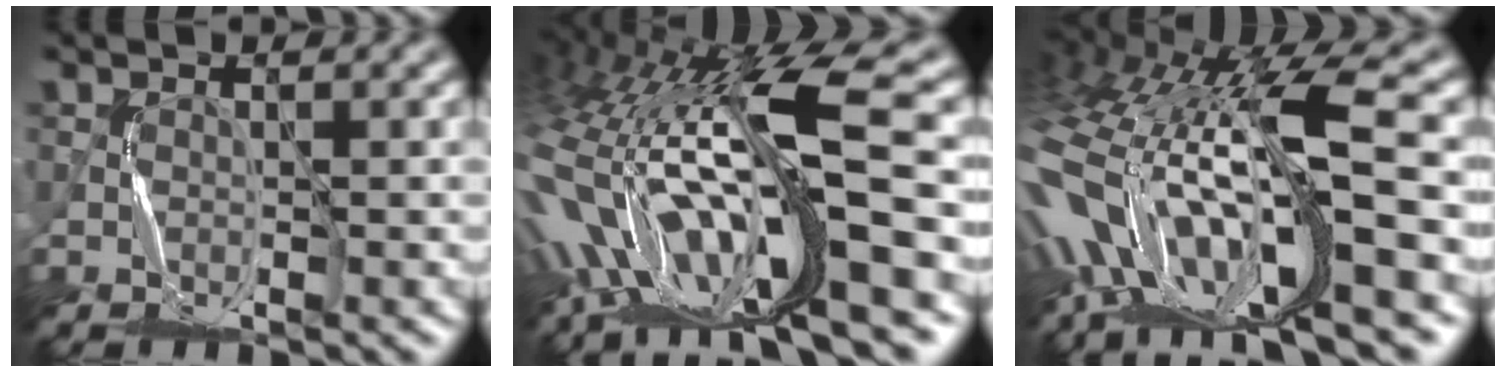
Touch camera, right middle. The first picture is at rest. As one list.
[{"total": 17.2, "force": [-0.8, 5.7, 16.2], "torque": [-0.315, -0.016, 0.001]}, {"total": 17.6, "force": [-3.8, 6.6, 15.8], "torque": [-0.321, -0.025, -0.052]}]